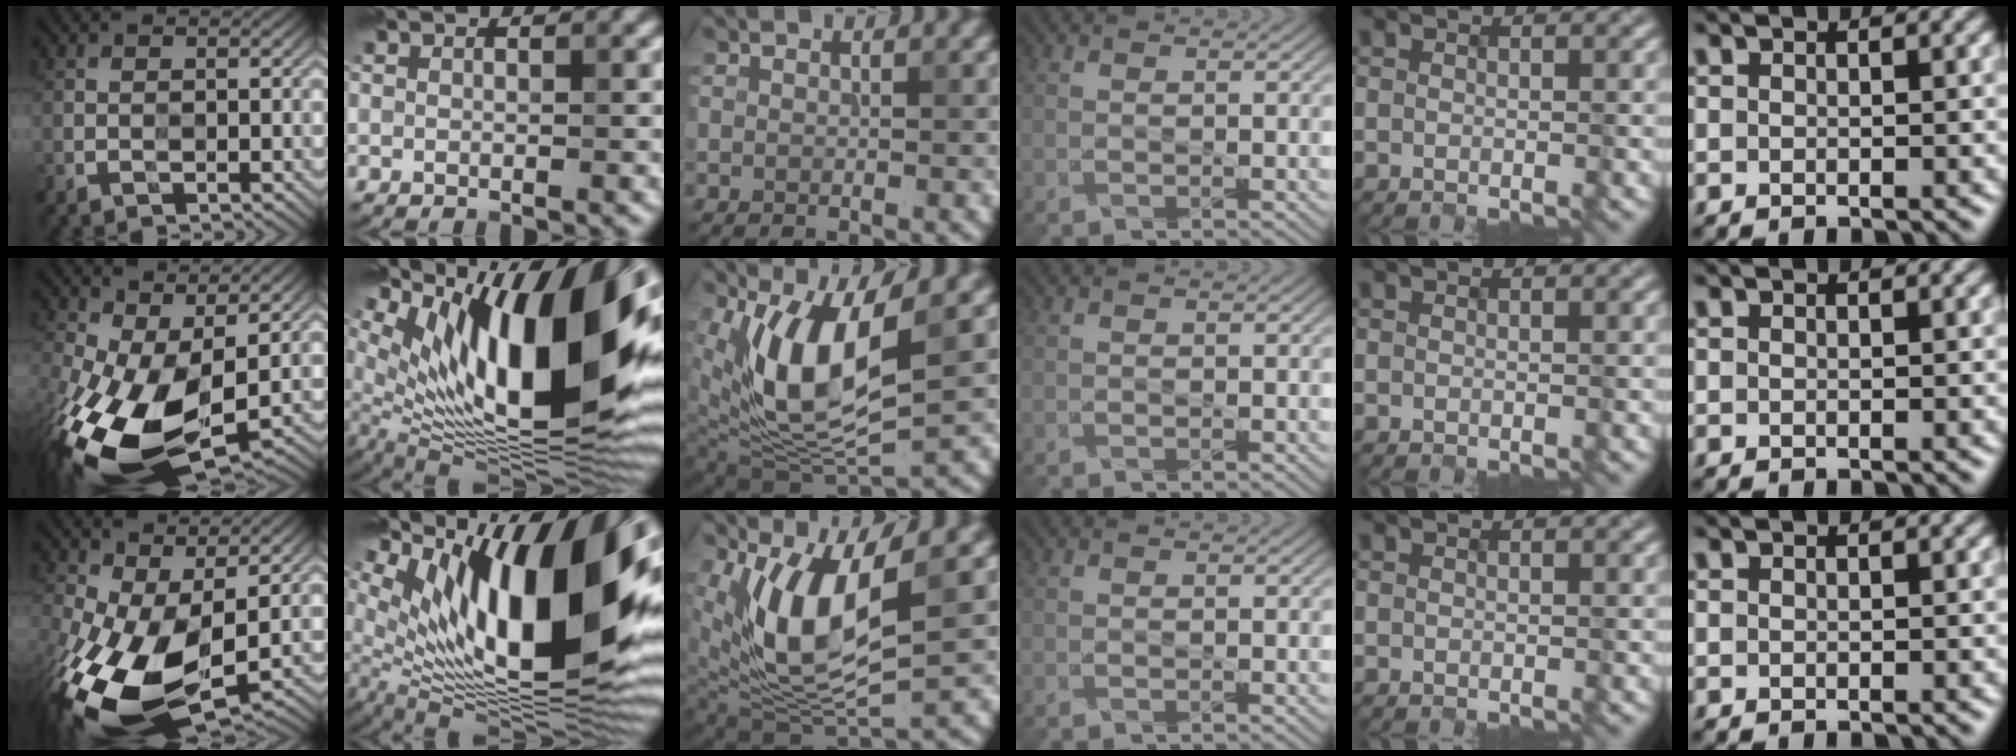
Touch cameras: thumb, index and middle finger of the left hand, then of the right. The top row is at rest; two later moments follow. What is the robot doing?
{"motion": "extract", "object": "ethernet cable"}